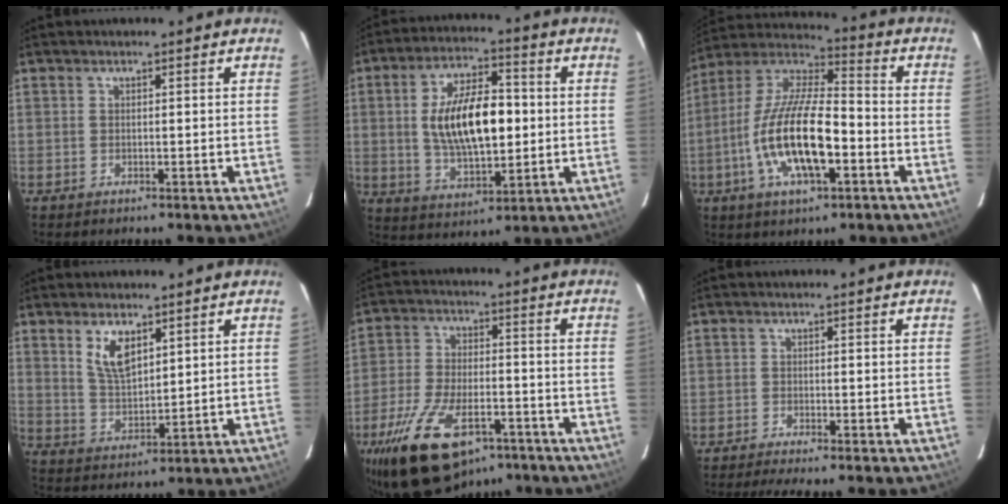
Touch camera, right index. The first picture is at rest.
{"total": 15.5, "force": [0.6, 7.2, 13.7], "torque": [-0.248, 0.011, 0.018]}
{"total": 18.0, "force": [-5.5, 6.3, 15.9], "torque": [-0.320, -0.009, -0.107]}
{"total": 7.1, "force": [3.6, 3.3, 5.1], "torque": [-0.091, -0.002, 0.078]}
{"total": 21.2, "force": [-13.1, 10.5, 12.9], "torque": [-0.276, -0.025, -0.216]}
{"total": 4.0, "force": [-3.5, -0.6, 1.8], "torque": [-0.047, -0.008, -0.060]}